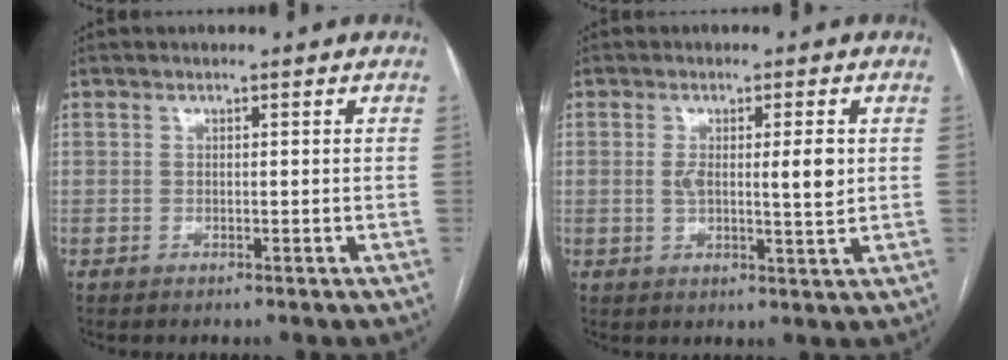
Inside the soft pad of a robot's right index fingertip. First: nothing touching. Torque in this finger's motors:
{"motor_torque": [0.02, 0.05, 0.23, 0.05]}